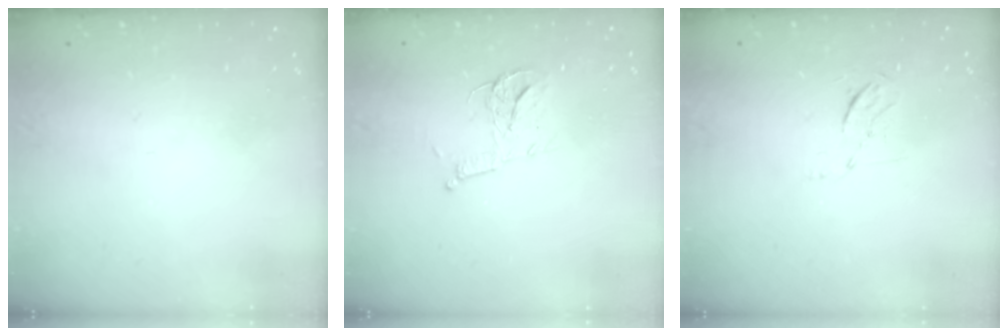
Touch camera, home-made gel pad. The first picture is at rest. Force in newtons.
{"total": 8.0, "press": 8.0, "slide": 0.3}
{"total": 5.4, "press": 5.1, "slide": 1.8}